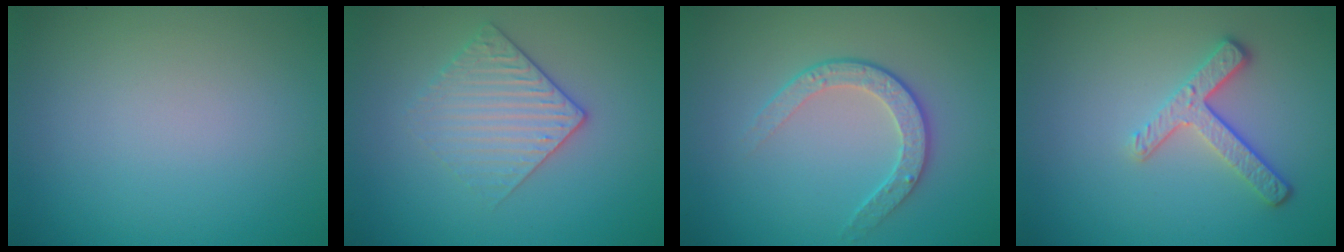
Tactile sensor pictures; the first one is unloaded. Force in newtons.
{"total": 3.0, "press": 2.7, "slide": 1.3}
{"total": 2.6, "press": 2.0, "slide": 1.7}
{"total": 3.4, "press": 2.7, "slide": 2.1}